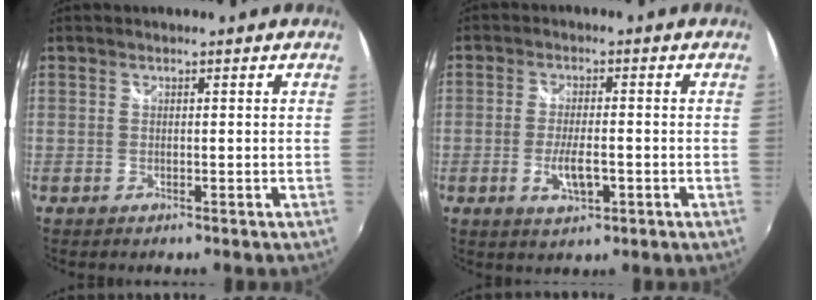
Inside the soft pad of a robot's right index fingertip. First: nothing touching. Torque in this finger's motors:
{"motor_torque": [0.08, 0.00, 0.25, 0.03]}